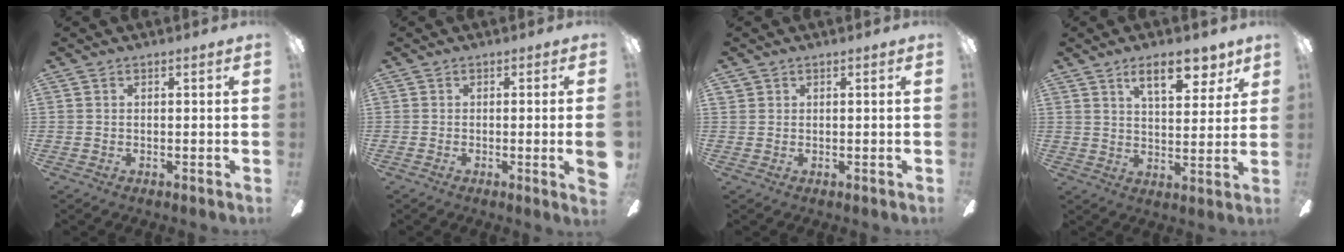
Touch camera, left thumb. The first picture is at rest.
{"total": 3.9, "force": [-0.2, -0.1, 3.9], "torque": [-0.063, -0.009, -0.002]}
{"total": 0.6, "force": [0.5, 0.3, 0.1], "torque": [-0.005, 0.001, 0.010]}
{"total": 10.7, "force": [6.7, 4.6, 7.1], "torque": [-0.089, -0.026, 0.109]}